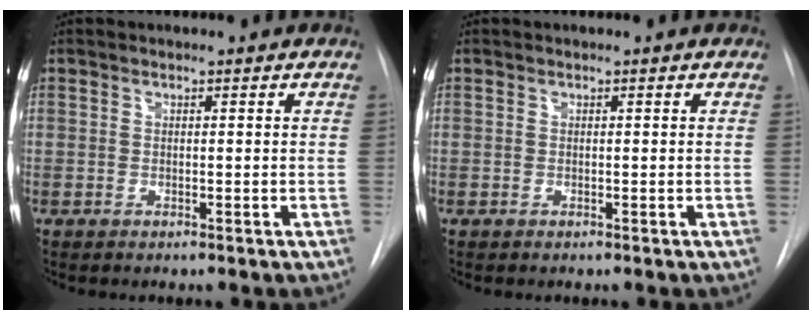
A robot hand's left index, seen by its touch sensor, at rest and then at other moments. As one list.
[{"total": 0.0}]